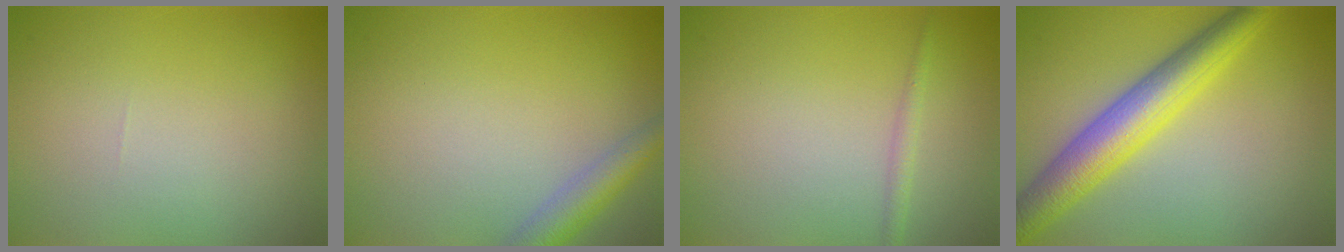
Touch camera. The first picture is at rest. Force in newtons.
{"total": 2.9, "press": 2.9, "slide": 0.1}
{"total": 1.1, "press": 1.1, "slide": 0.1}
{"total": 6.4, "press": 6.4, "slide": 0.2}